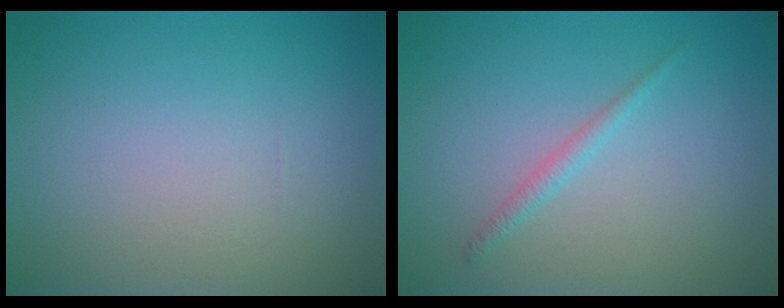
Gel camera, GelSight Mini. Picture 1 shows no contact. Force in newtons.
{"total": 1.1, "press": 1.1, "slide": 0.1}